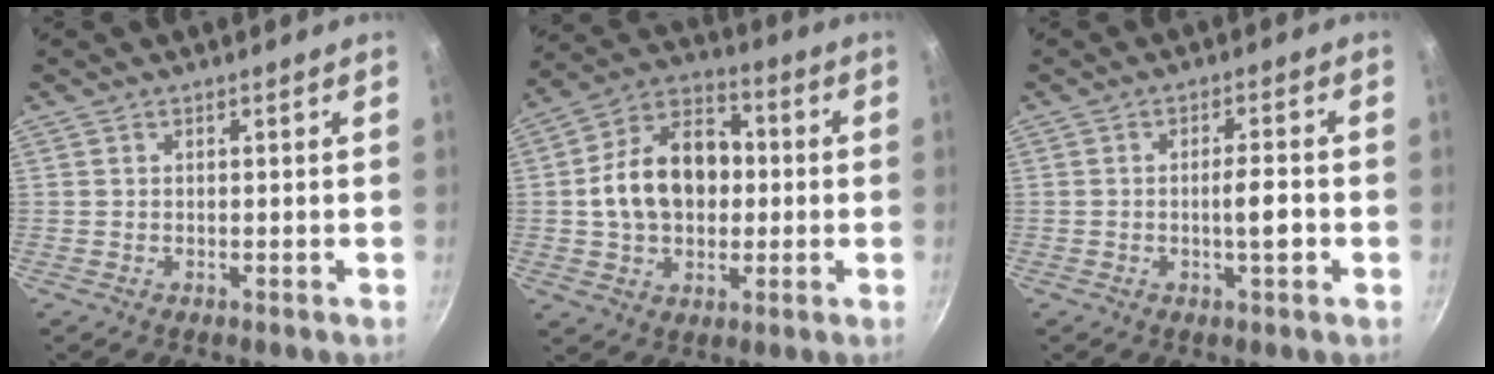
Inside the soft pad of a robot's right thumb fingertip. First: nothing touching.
{"total": 16.3, "force": [0.3, 11.8, 11.2], "torque": [-0.158, 0.030, -0.007]}
{"total": 4.8, "force": [-1.2, 1.0, 4.6], "torque": [-0.063, 0.013, -0.019]}